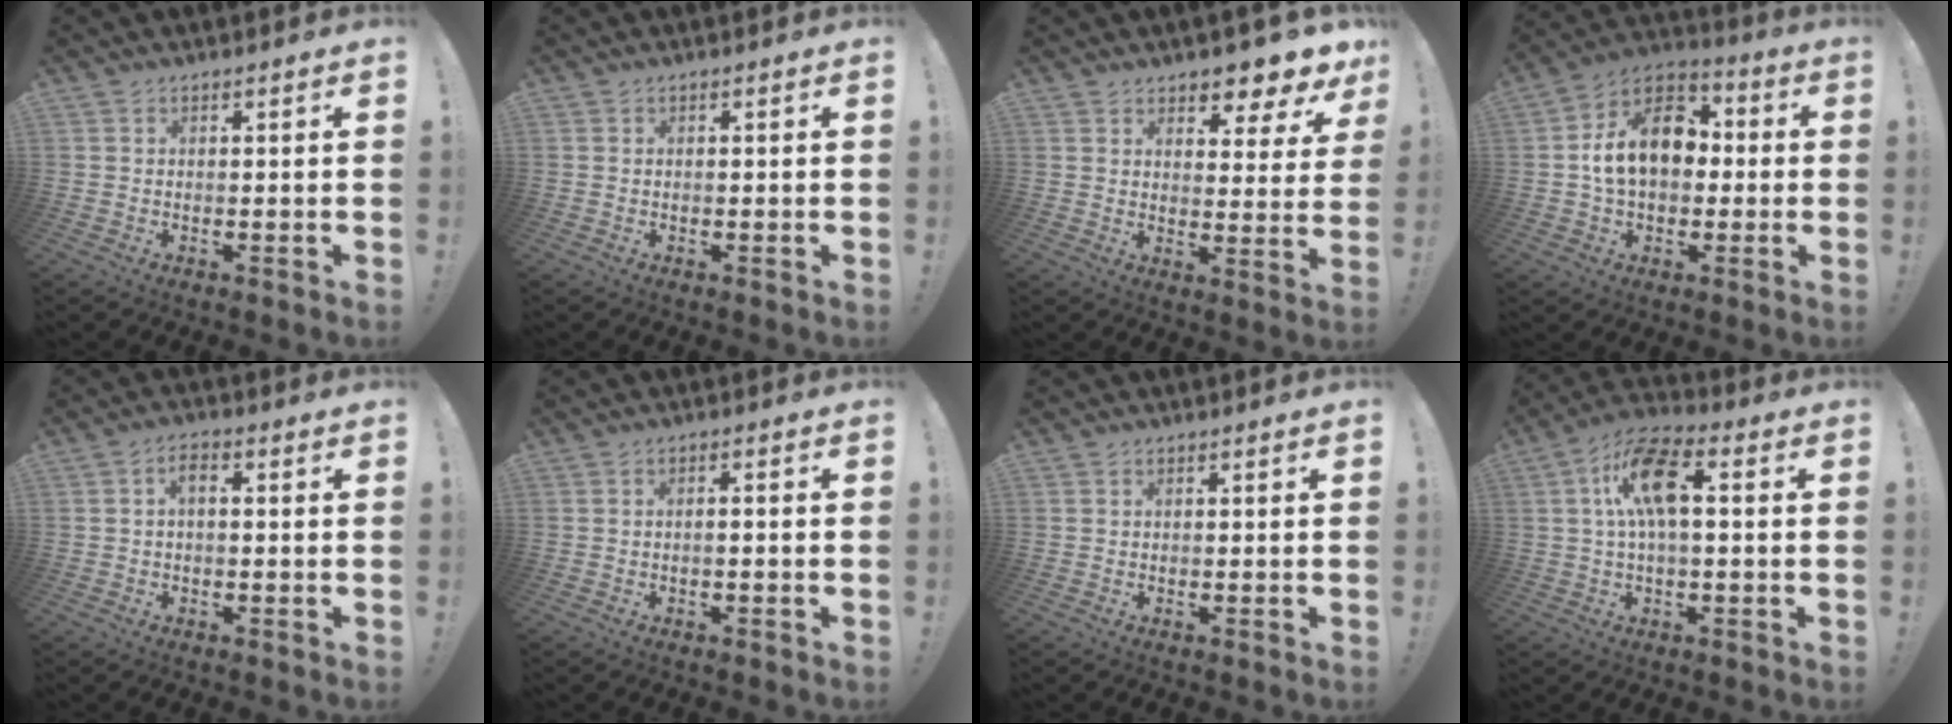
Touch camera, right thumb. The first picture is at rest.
{"total": 0.0}
{"total": 6.9, "force": [6.1, 2.1, 2.4], "torque": [-0.023, -0.067, 0.108]}
{"total": 16.5, "force": [1.7, 11.5, 11.8], "torque": [-0.176, 0.011, 0.033]}
{"total": 2.9, "force": [0.0, 1.5, 2.5], "torque": [-0.040, 0.008, -0.003]}
{"total": 1.5, "force": [-1.0, -0.2, 1.1], "torque": [-0.017, 0.002, -0.019]}
{"total": 0.0}
{"total": 13.6, "force": [1.8, 6.1, 12.0], "torque": [-0.208, 0.016, 0.032]}